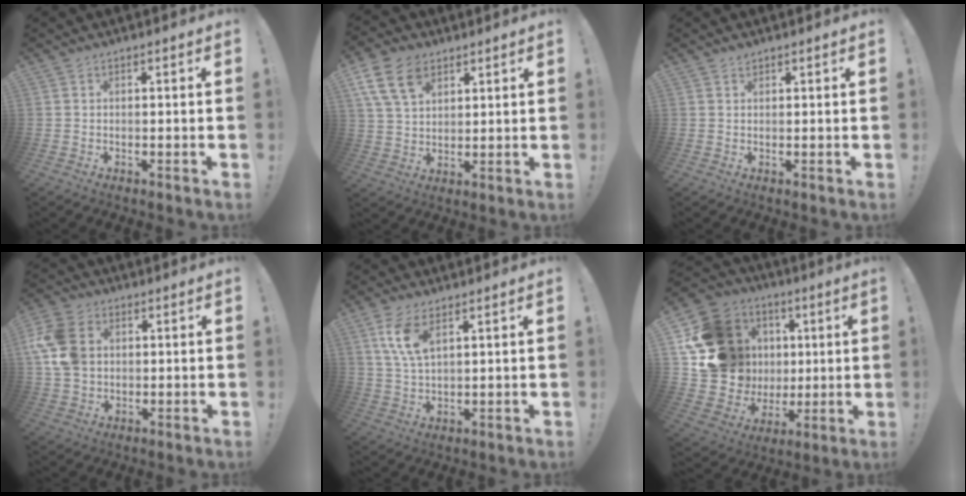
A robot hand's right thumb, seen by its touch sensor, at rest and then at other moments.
{"total": 12.7, "force": [6.6, 8.3, 6.8], "torque": [-0.117, -0.019, 0.131]}
{"total": 0.8, "force": [0.7, 0.3, 0.3], "torque": [-0.005, -0.001, 0.013]}
{"total": 13.0, "force": [2.3, 9.8, 8.2], "torque": [-0.164, 0.001, 0.049]}
{"total": 8.4, "force": [4.2, 3.6, 6.3], "torque": [-0.128, -0.016, 0.075]}
{"total": 22.3, "force": [5.7, 19.2, 9.9], "torque": [-0.167, -0.025, 0.166]}